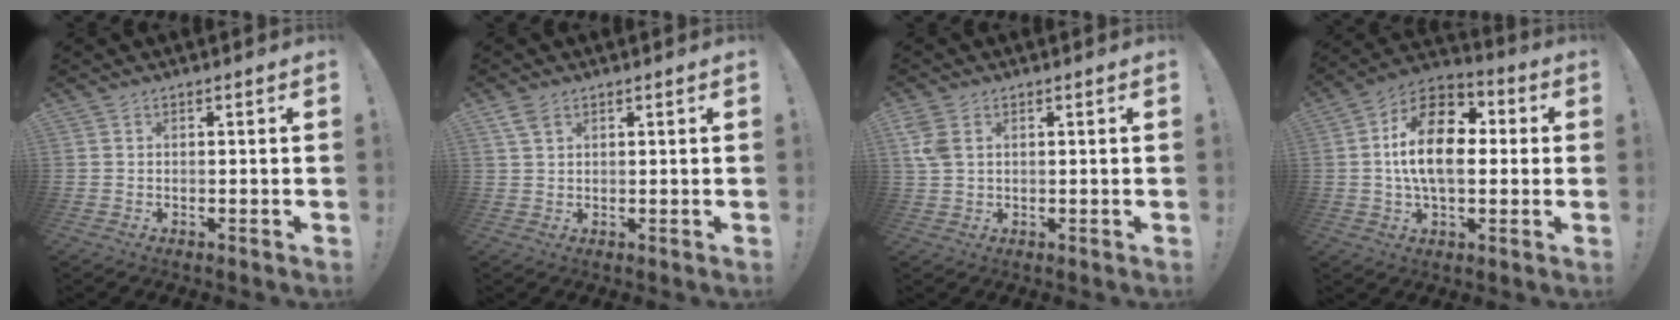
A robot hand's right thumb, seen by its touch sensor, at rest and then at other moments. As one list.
[{"total": 3.5, "force": [2.2, 1.9, 1.9], "torque": [-0.034, -0.004, 0.042]}, {"total": 4.9, "force": [1.9, 3.2, 3.2], "torque": [-0.072, -0.004, 0.036]}, {"total": 18.3, "force": [1.8, 10.6, 14.8], "torque": [-0.258, 0.012, 0.030]}]